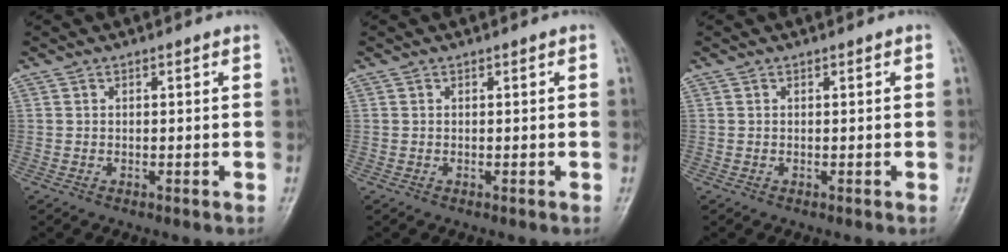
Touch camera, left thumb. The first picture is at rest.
{"total": 0.0}
{"total": 0.0}